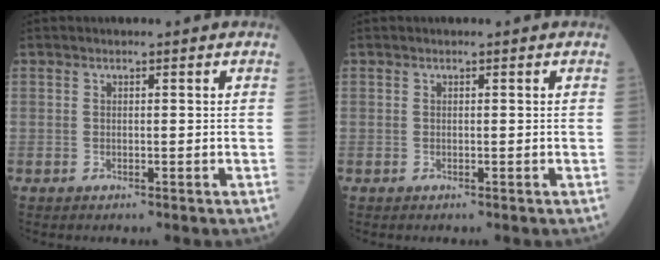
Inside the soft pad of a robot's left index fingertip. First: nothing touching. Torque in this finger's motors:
{"motor_torque": [-0.15, 0.16, 0.00, 0.00]}